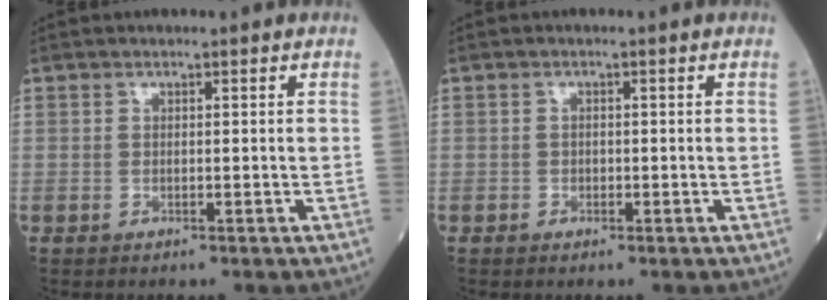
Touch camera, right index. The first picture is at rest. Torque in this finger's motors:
{"motor_torque": [-0.39, -0.15, -0.24, -0.07]}